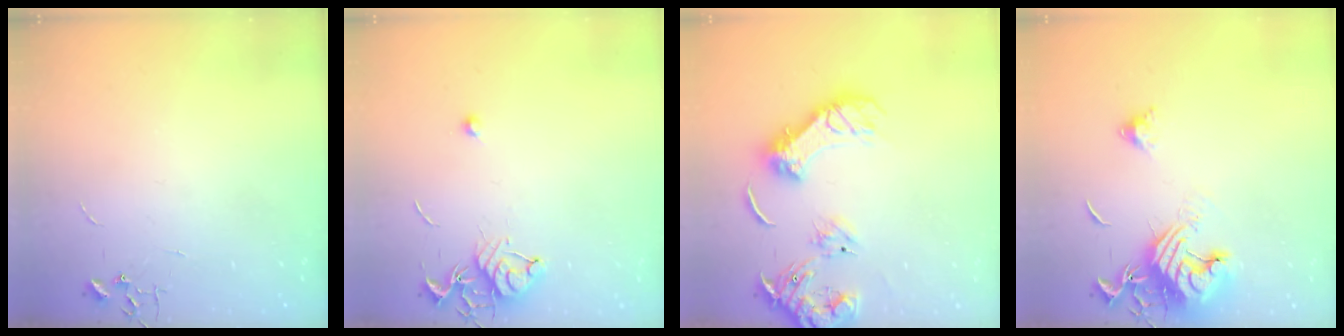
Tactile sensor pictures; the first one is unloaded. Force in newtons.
{"total": 8.0, "press": 7.9, "slide": 0.9}
{"total": 16.0, "press": 15.9, "slide": 1.7}
{"total": 14.4, "press": 14.3, "slide": 1.9}